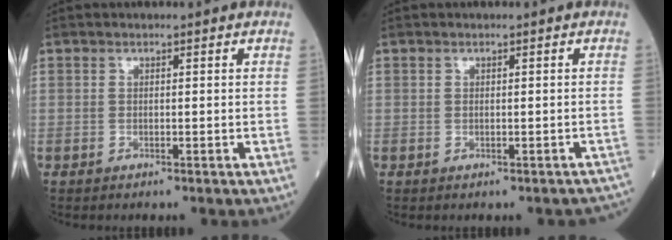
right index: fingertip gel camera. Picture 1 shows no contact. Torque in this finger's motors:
{"motor_torque": [0.00, 0.06, -0.11, -0.04]}